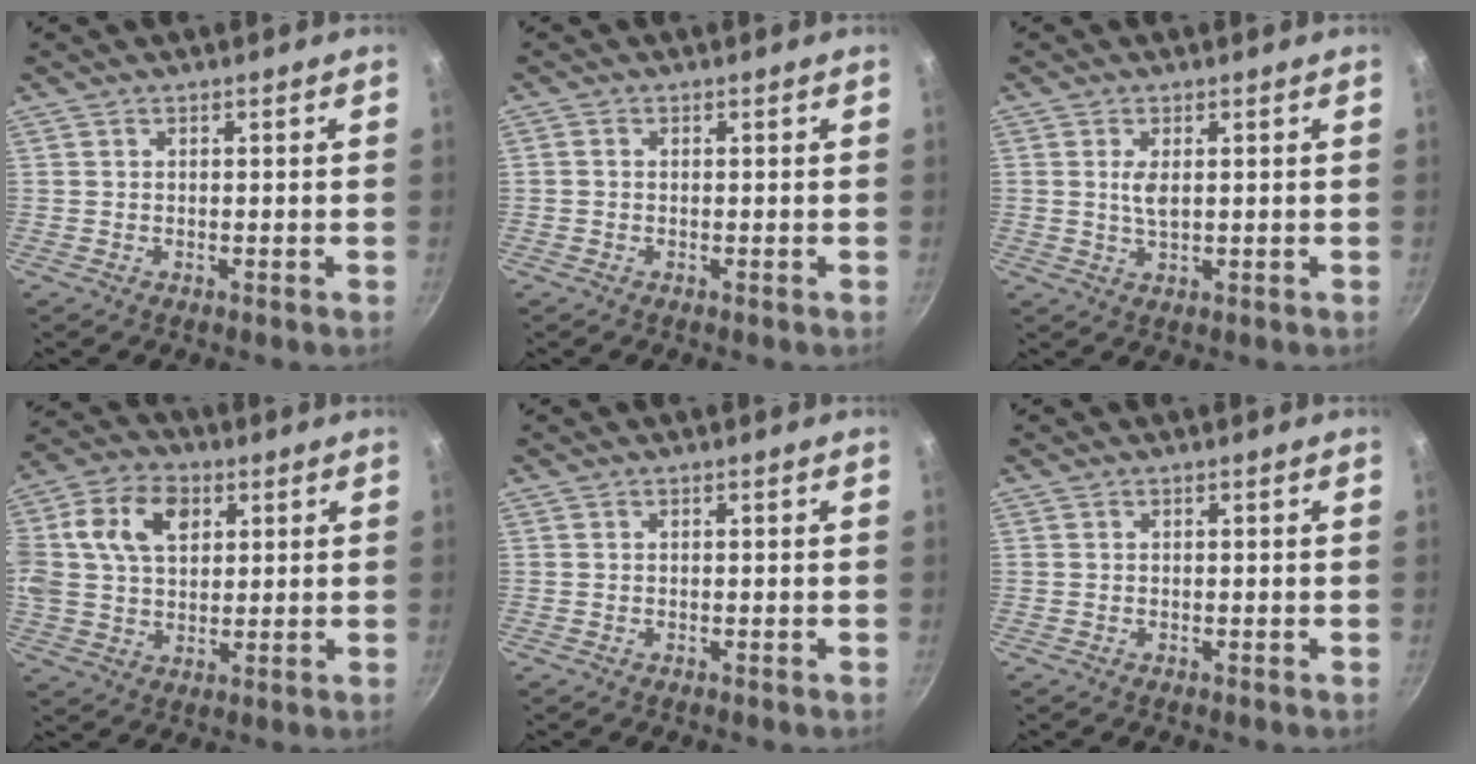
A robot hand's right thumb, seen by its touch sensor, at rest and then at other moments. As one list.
[{"total": 0.7, "force": [-0.1, 0.6, 0.3], "torque": [-0.006, 0.004, -0.003]}, {"total": 3.0, "force": [0.7, 1.4, 2.6], "torque": [-0.047, -0.005, 0.014]}, {"total": 17.7, "force": [5.1, 12.4, 11.6], "torque": [-0.231, 0.022, 0.084]}, {"total": 0.0}, {"total": 0.0}]